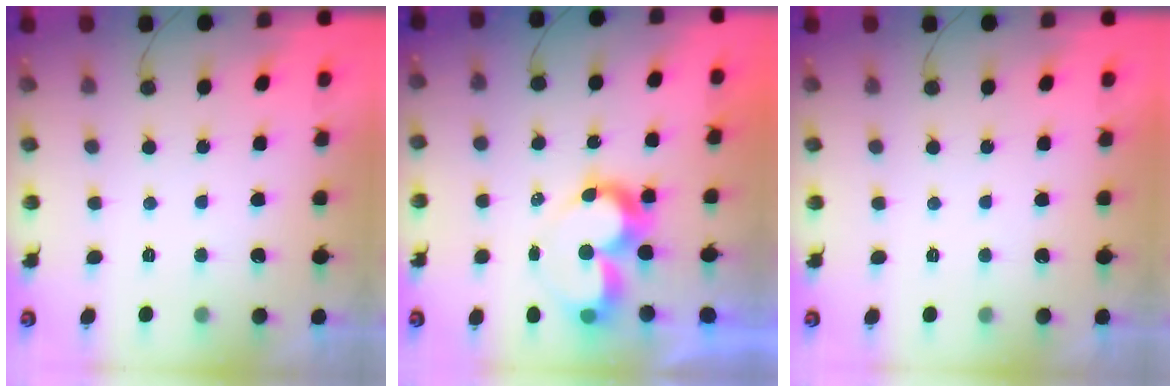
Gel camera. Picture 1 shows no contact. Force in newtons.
{"total": 9.0, "press": 9.0, "slide": 0.7}
{"total": 1.7, "press": 1.7, "slide": 0.1}